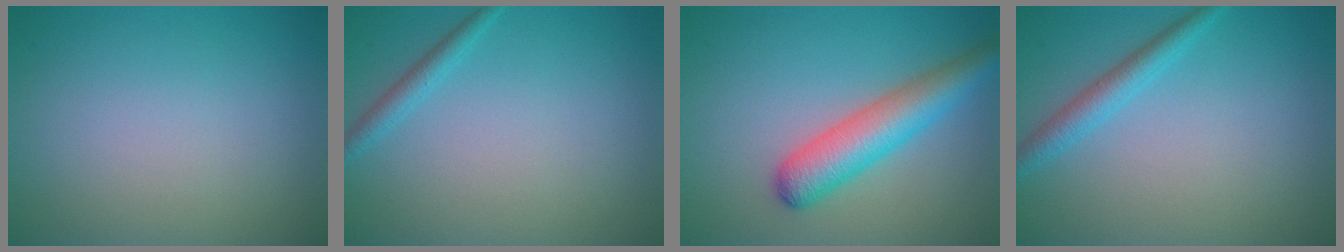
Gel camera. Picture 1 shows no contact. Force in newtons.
{"total": 1.4, "press": 1.4, "slide": 0.1}
{"total": 5.4, "press": 5.4, "slide": 0.2}
{"total": 2.2, "press": 2.2, "slide": 0.1}